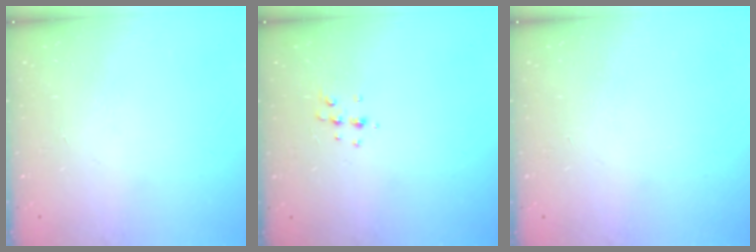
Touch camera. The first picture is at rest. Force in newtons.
{"total": 4.8, "press": 4.7, "slide": 1.1}
{"total": 0.0}